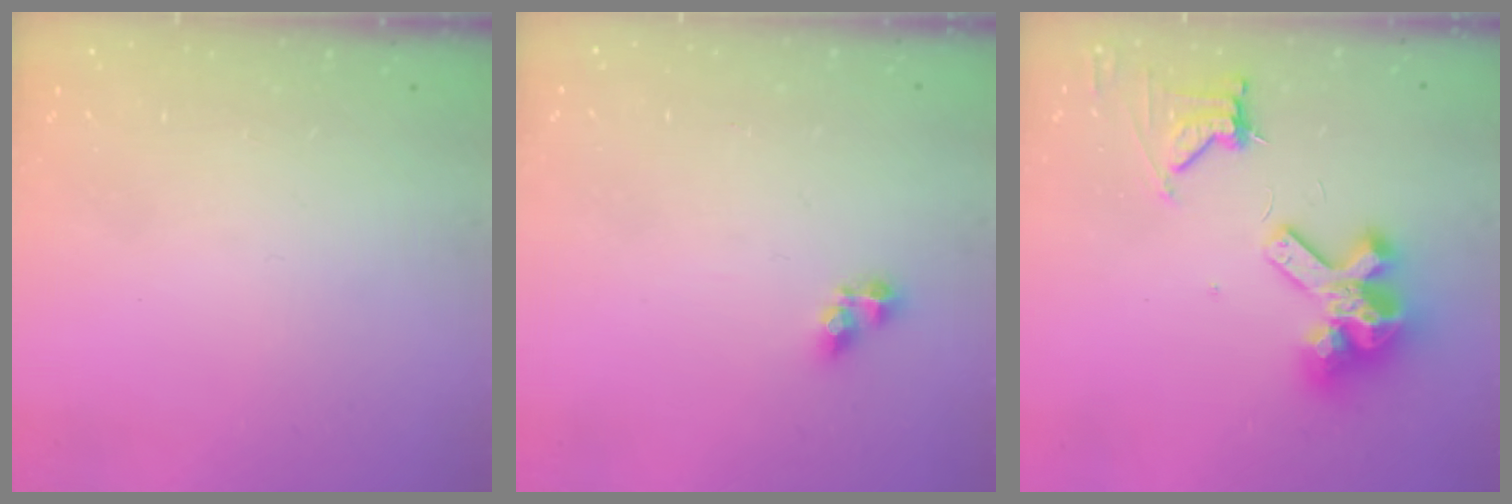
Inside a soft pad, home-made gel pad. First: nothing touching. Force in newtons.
{"total": 4.4, "press": 4.4, "slide": 0.1}
{"total": 12.3, "press": 12.2, "slide": 1.6}